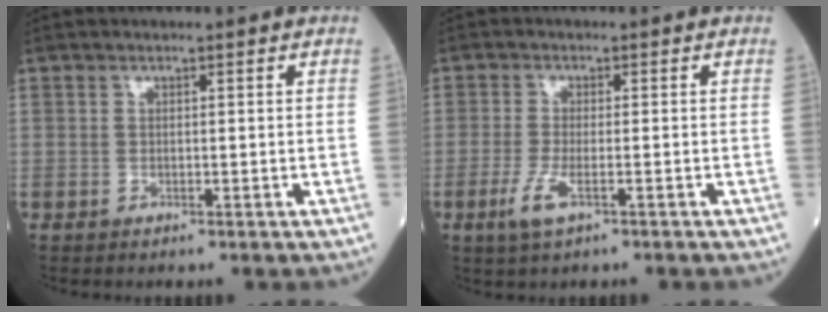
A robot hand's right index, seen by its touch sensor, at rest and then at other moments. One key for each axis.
{"total": 3.9, "fx": -1.9, "fy": 0.7, "fz": 3.3, "tx": -0.079, "ty": -0.009, "tz": -0.038}